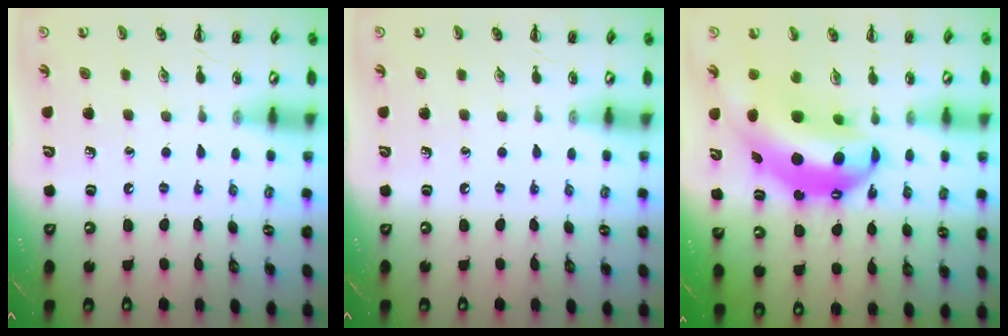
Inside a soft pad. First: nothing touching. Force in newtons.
{"total": 0.0}
{"total": 14.1, "press": 13.6, "slide": 3.5}